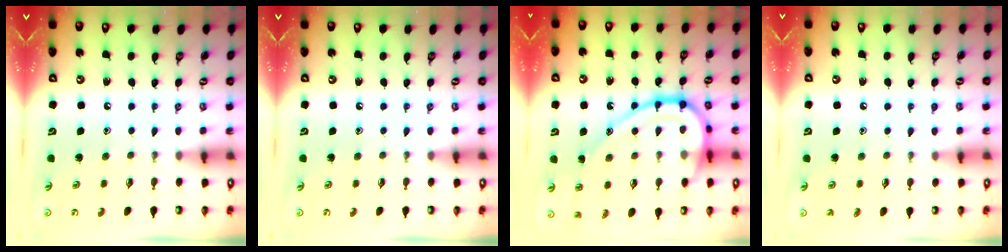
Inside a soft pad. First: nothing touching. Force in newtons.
{"total": 0.0}
{"total": 20.8, "press": 20.8, "slide": 1.5}
{"total": 2.1, "press": 2.1, "slide": 0.2}